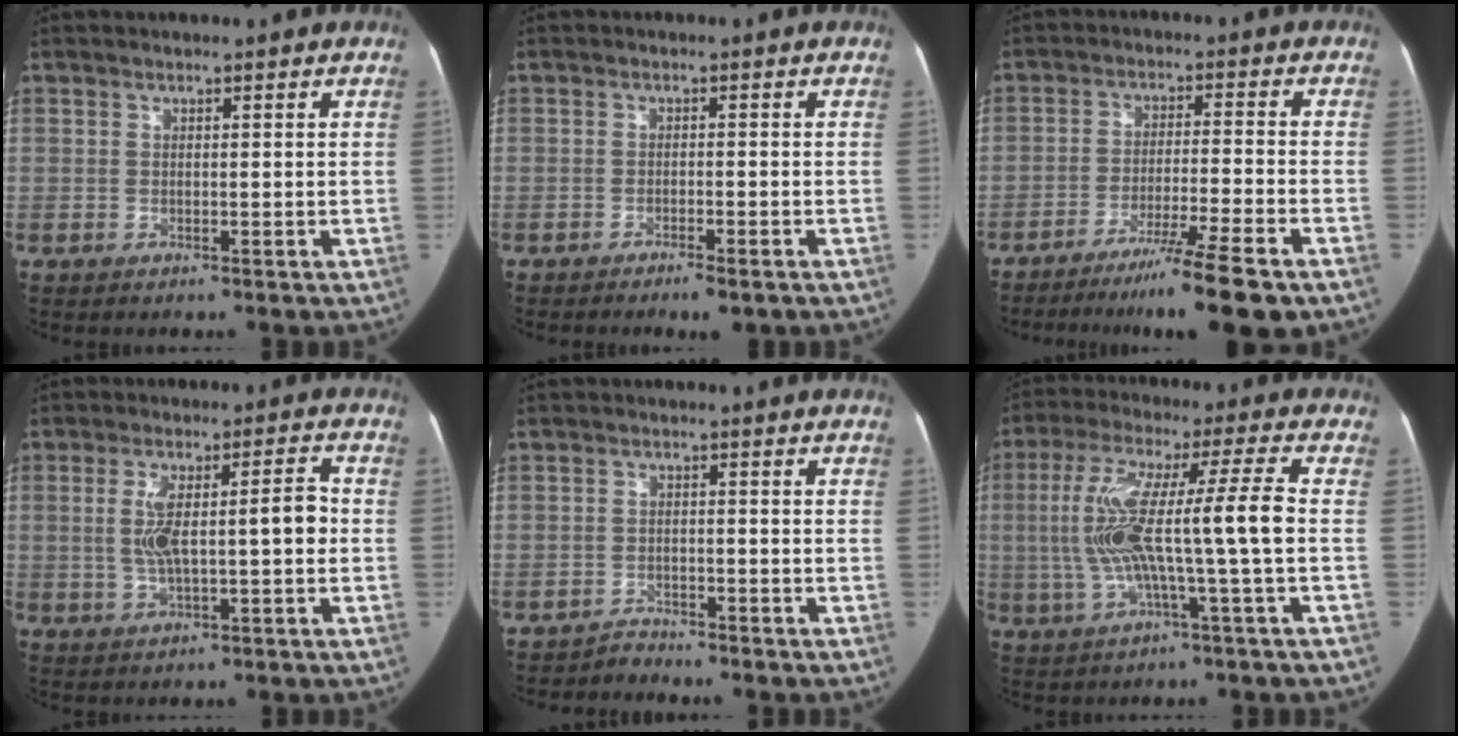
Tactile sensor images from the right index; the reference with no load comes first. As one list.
[{"total": 3.3, "force": [-2.4, 0.5, 2.1], "torque": [-0.027, -0.004, -0.033]}, {"total": 11.6, "force": [-8.8, -1.6, 7.4], "torque": [-0.112, -0.030, -0.138]}, {"total": 8.8, "force": [-0.1, 2.2, 8.5], "torque": [-0.154, 0.023, 0.003]}, {"total": 2.3, "force": [-2.0, 0.7, -1.0], "torque": [0.022, -0.002, -0.034]}, {"total": 13.7, "force": [-1.0, -0.6, 13.6], "torque": [-0.265, 0.024, -0.021]}]